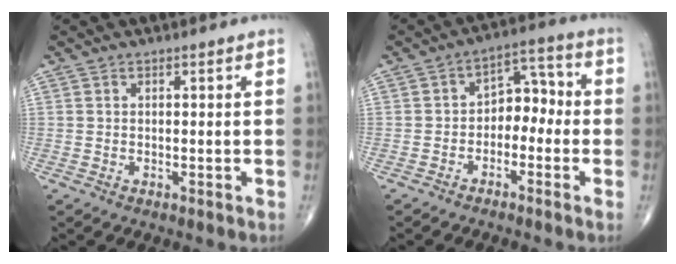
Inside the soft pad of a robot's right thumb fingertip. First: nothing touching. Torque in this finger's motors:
{"motor_torque": [-0.13, 0.04, 0.20, 0.10, 0.08]}